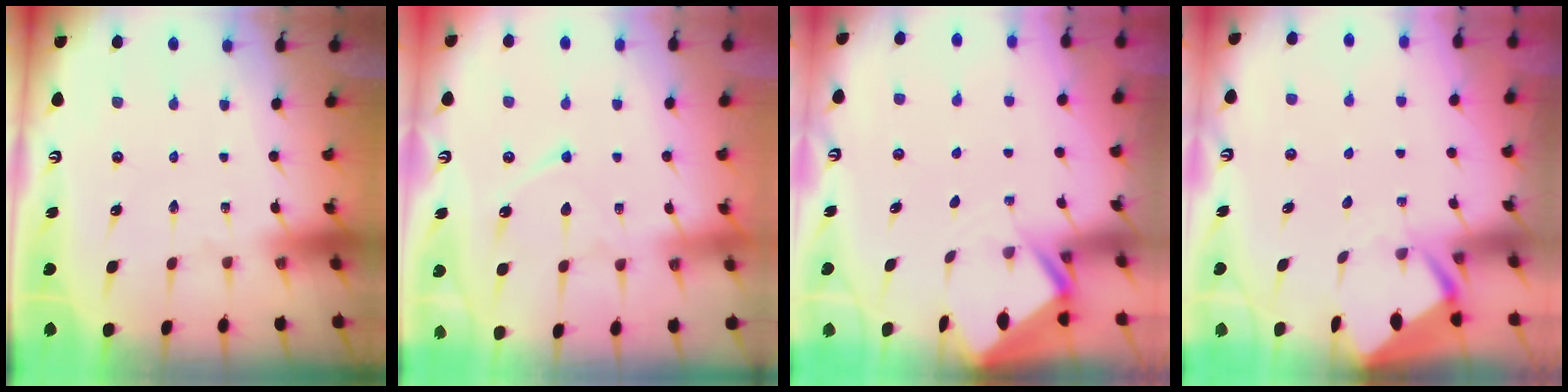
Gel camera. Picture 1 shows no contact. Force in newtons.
{"total": 8.7, "press": 8.6, "slide": 0.9}
{"total": 3.1, "press": 3.1, "slide": 0.3}
{"total": 3.8, "press": 3.8, "slide": 0.3}